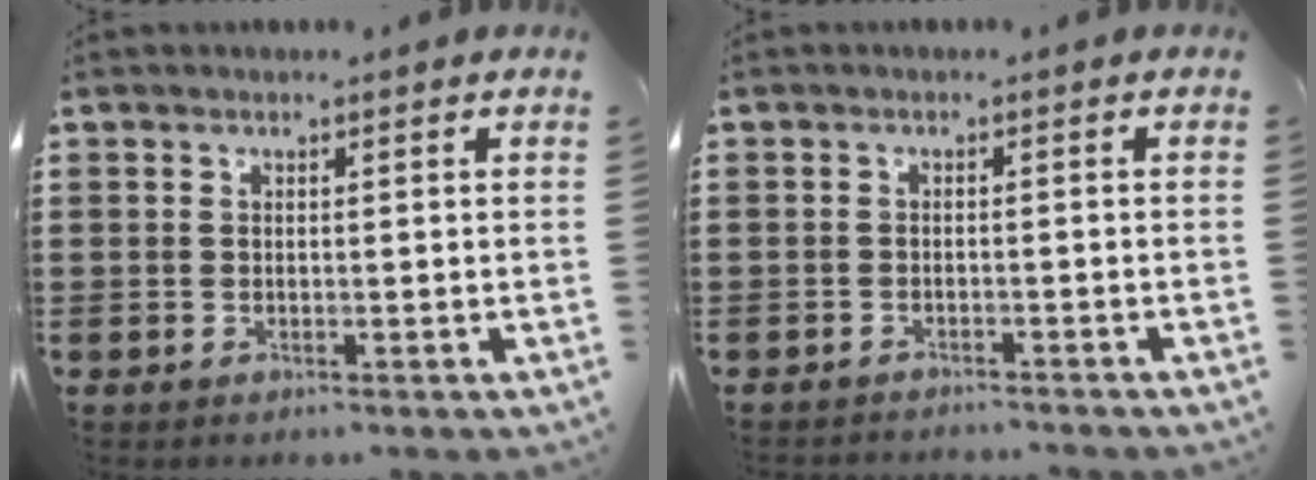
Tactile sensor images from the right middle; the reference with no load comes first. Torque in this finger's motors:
{"motor_torque": [0.77, -0.54, 0.09, 0.04]}